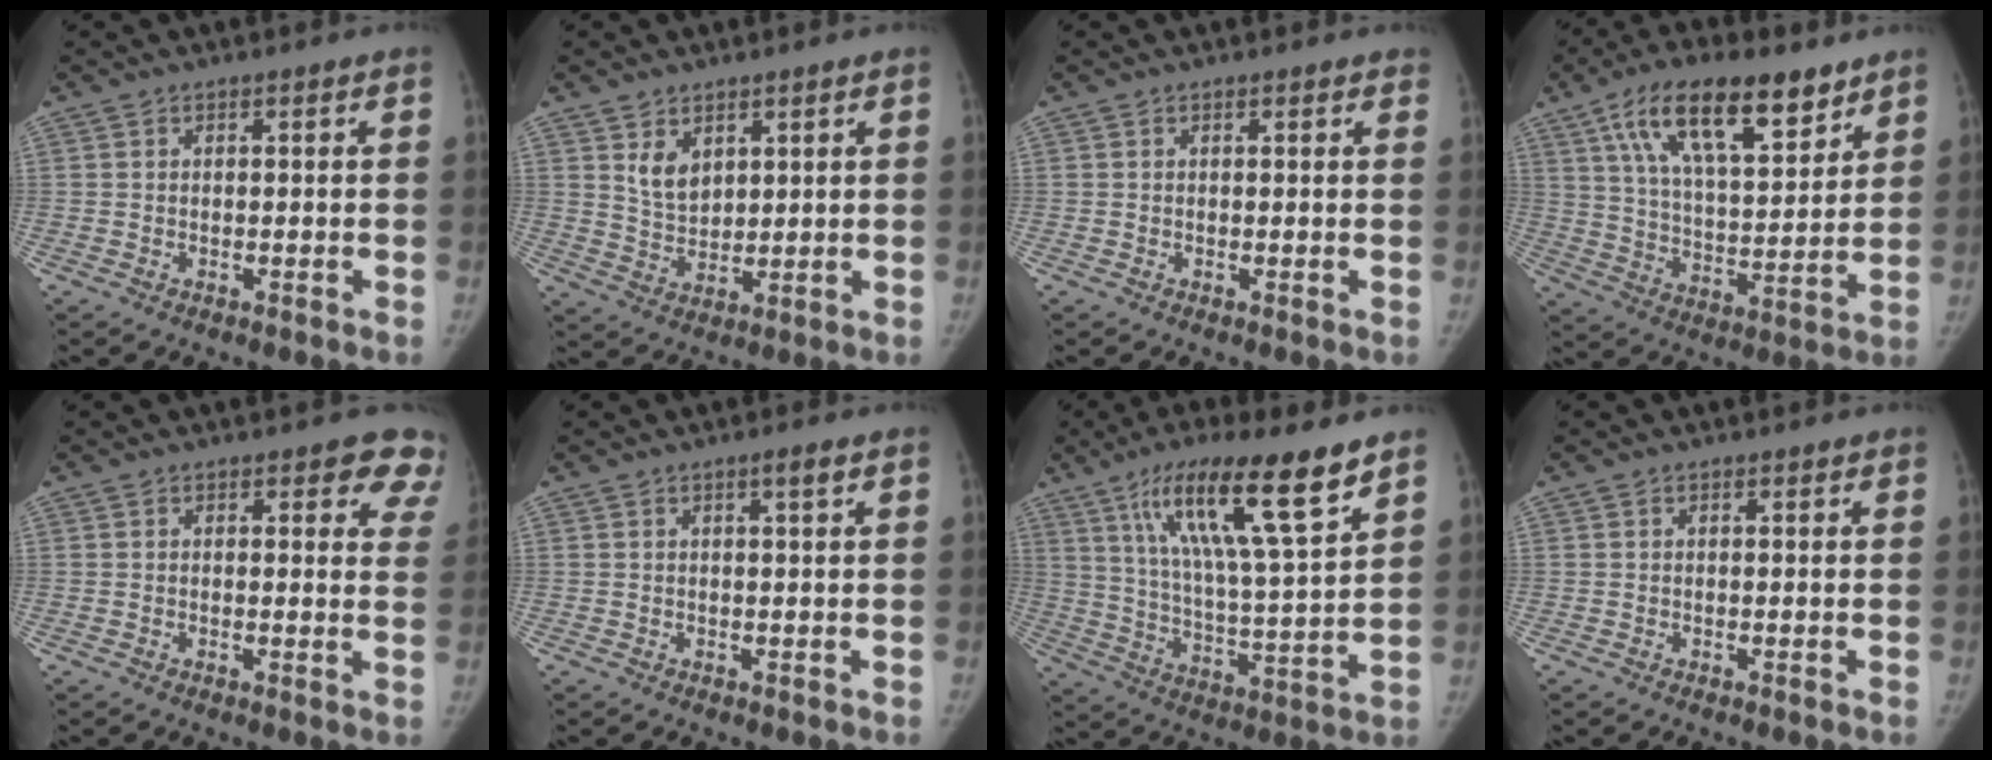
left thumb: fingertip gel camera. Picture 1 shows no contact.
{"total": 5.6, "force": [2.8, 3.7, 3.0], "torque": [-0.029, -0.025, 0.059]}
{"total": 1.4, "force": [1.1, 0.5, 0.7], "torque": [0.000, 0.002, 0.011]}
{"total": 19.8, "force": [11.5, 8.1, 13.9], "torque": [-0.203, -0.033, 0.202]}
{"total": 7.8, "force": [6.0, 3.6, 3.3], "torque": [0.016, -0.024, 0.044]}
{"total": 1.6, "force": [0.8, 0.1, 1.3], "torque": [-0.020, -0.003, 0.014]}
{"total": 20.0, "force": [11.9, 3.0, 15.8], "torque": [-0.255, -0.043, 0.210]}
{"total": 0.5, "force": [0.3, 0.3, 0.2], "torque": [0.002, -0.001, 0.002]}